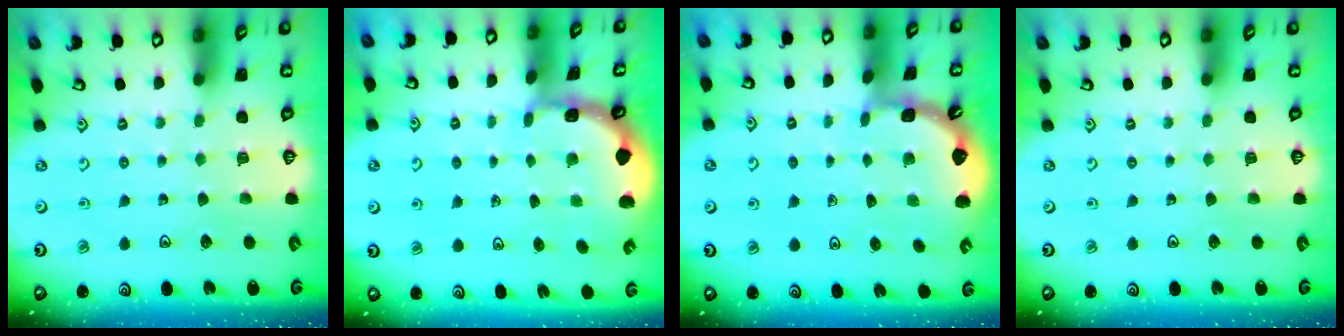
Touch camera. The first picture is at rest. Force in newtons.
{"total": 1.0, "press": 1.0, "slide": 0.2}
{"total": 1.1, "press": 1.1, "slide": 0.1}
{"total": 0.0}